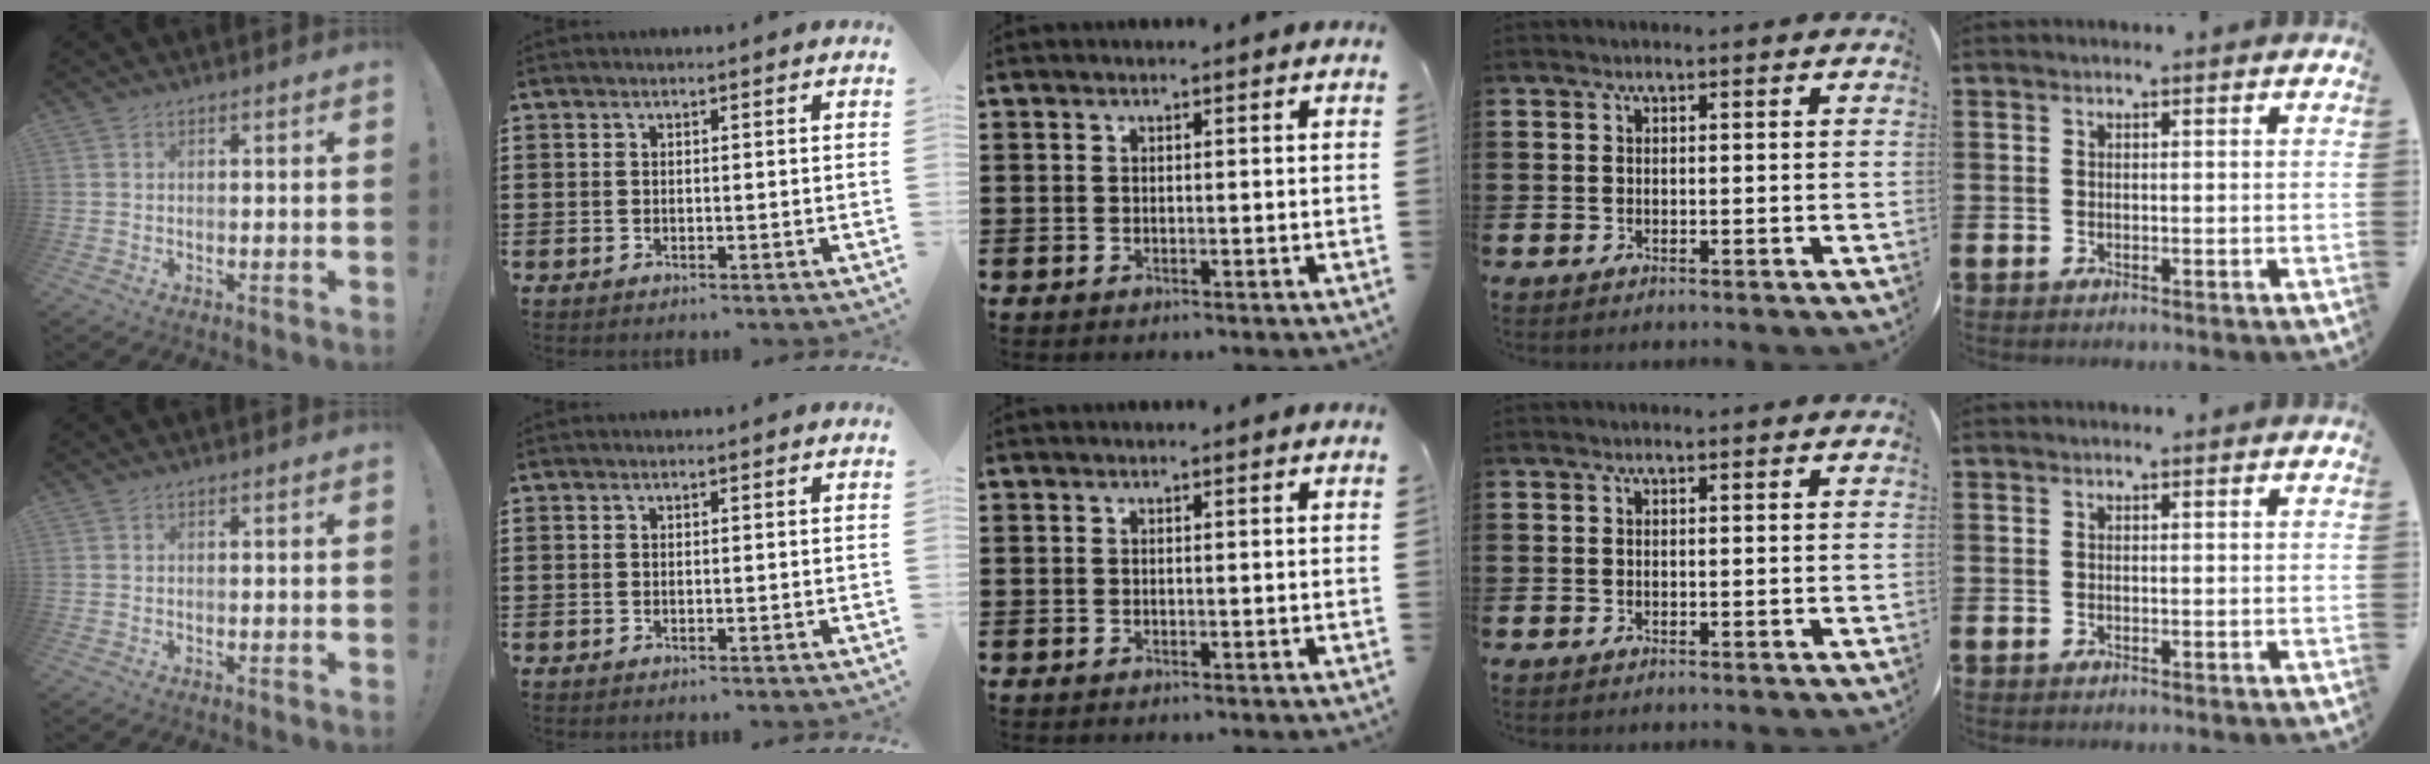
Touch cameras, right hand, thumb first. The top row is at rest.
{}